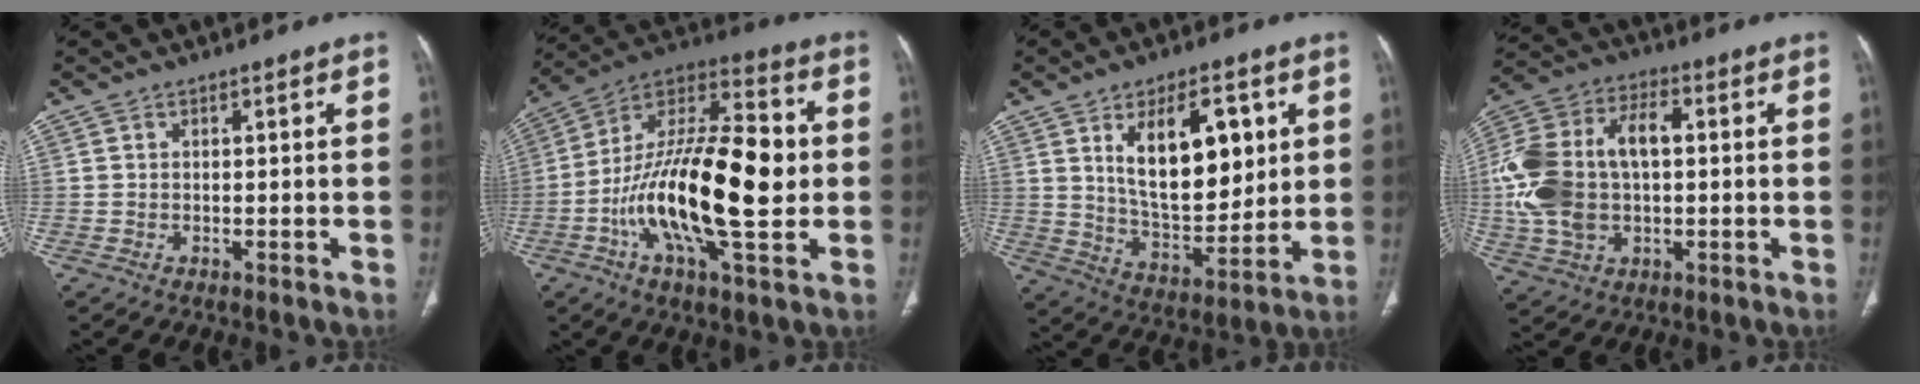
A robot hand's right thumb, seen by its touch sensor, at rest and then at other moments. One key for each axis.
{"total": 23.8, "fx": -1.3, "fy": 6.8, "fz": 22.8, "tx": -0.416, "ty": 0.014, "tz": -0.031}
{"total": 17.2, "fx": 5.7, "fy": 8.7, "fz": 13.7, "tx": -0.181, "ty": -0.033, "tz": 0.110}
{"total": 18.5, "fx": 0.7, "fy": 11.4, "fz": 14.6, "tx": -0.306, "ty": 0.026, "tz": 0.015}